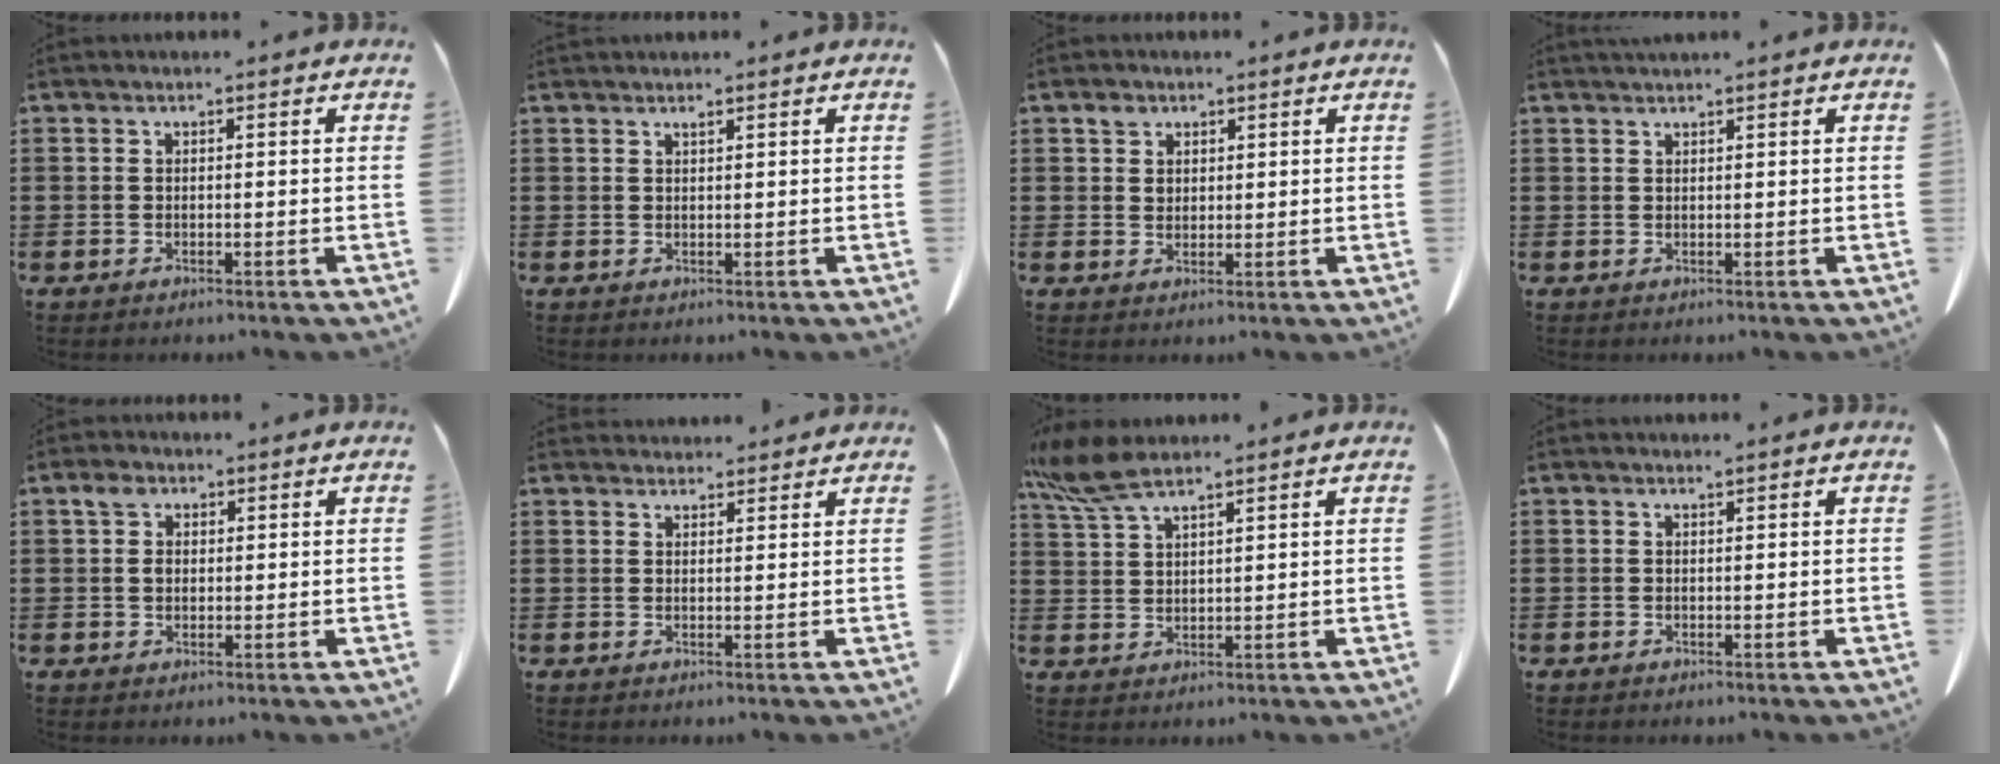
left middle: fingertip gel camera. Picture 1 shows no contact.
{"total": 0.8, "force": [0.7, 0.1, 0.2], "torque": [-0.006, -0.002, 0.015]}
{"total": 2.1, "force": [1.4, 1.5, 0.5], "torque": [-0.006, -0.001, 0.027]}
{"total": 1.0, "force": [0.9, -0.1, 0.2], "torque": [-0.007, -0.001, 0.018]}
{"total": 2.6, "force": [1.1, 1.7, 1.7], "torque": [-0.039, 0.006, 0.020]}
{"total": 2.3, "force": [2.2, 0.4, -0.1], "torque": [0.004, -0.005, 0.041]}
{"total": 6.7, "force": [5.1, 1.4, 4.1], "torque": [-0.108, -0.011, 0.092]}
{"total": 0.0}